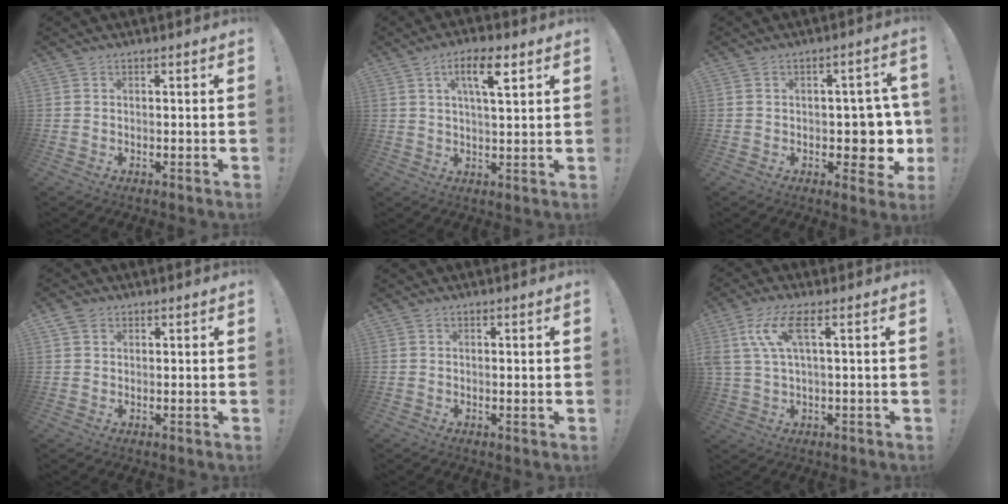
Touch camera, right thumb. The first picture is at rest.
{"total": 9.1, "force": [3.7, 2.7, 7.8], "torque": [-0.130, -0.001, 0.058]}
{"total": 7.1, "force": [-1.3, 5.0, 4.9], "torque": [-0.047, 0.004, -0.017]}
{"total": 2.9, "force": [1.8, 2.0, 0.9], "torque": [-0.007, -0.006, 0.032]}
{"total": 0.8, "force": [0.3, 0.1, 0.7], "torque": [-0.003, -0.004, 0.003]}
{"total": 9.3, "force": [3.0, 2.9, 8.3], "torque": [-0.169, 0.000, 0.058]}